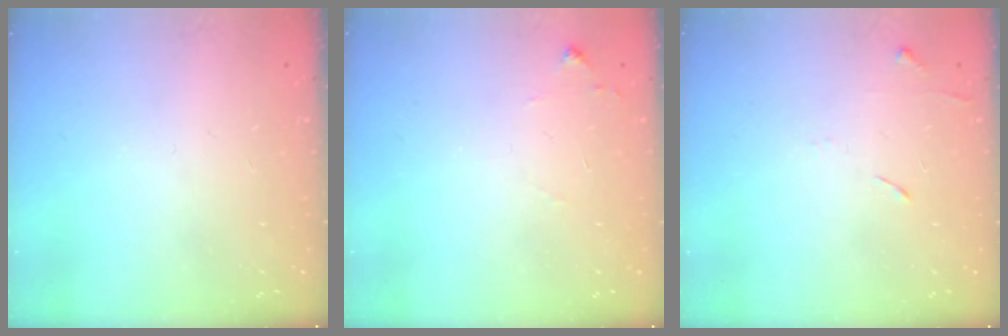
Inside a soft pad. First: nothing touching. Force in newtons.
{"total": 6.7, "press": 6.7, "slide": 0.9}
{"total": 5.4, "press": 5.4, "slide": 0.7}